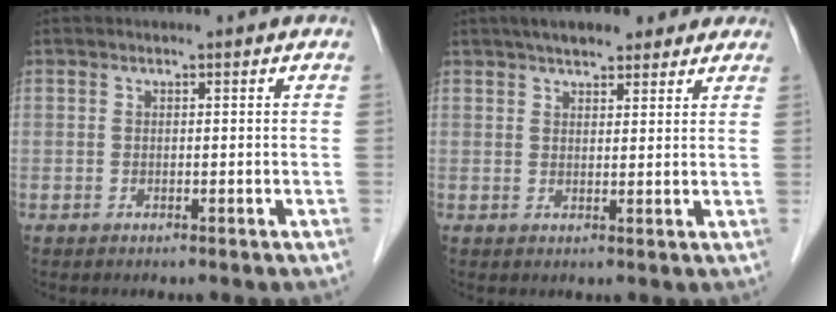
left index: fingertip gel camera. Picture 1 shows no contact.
{"total": 8.8, "force": [6.9, 3.0, 4.6], "torque": [-0.058, 0.030, 0.097]}